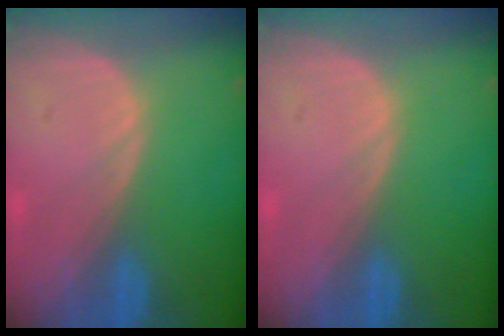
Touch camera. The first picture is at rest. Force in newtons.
{"total": 0.0}